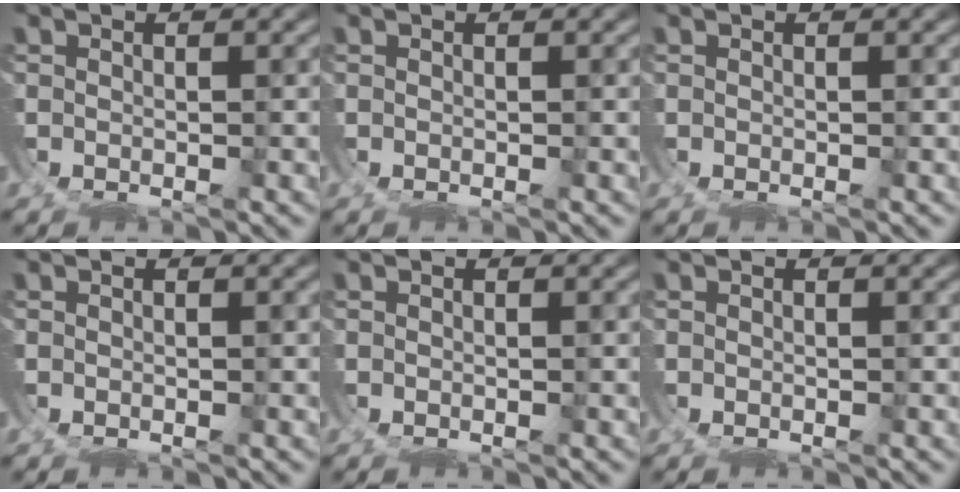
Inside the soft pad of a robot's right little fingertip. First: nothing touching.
{"total": 0.0}
{"total": 0.0}
{"total": 0.0}
{"total": 0.0}
{"total": 0.0}